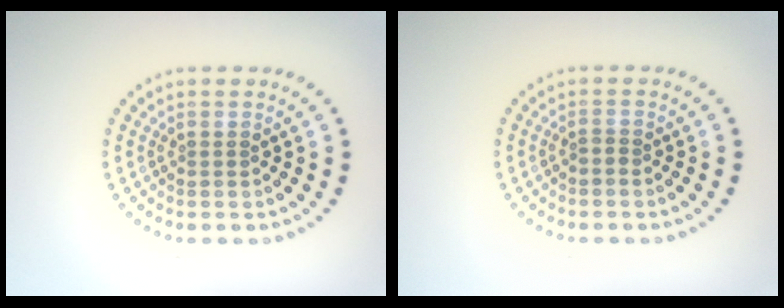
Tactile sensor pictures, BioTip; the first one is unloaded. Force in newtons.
{"total": 0.5, "press": 0.3, "slide": 0.4}